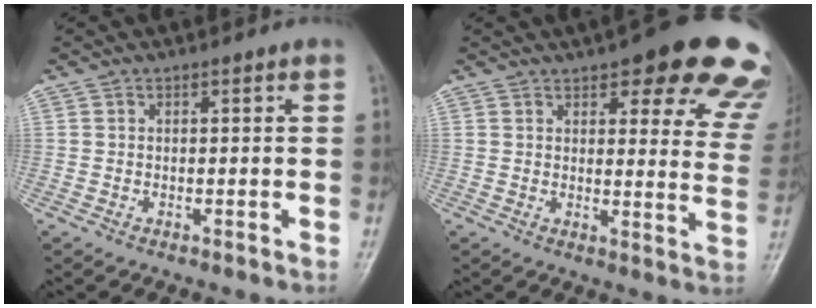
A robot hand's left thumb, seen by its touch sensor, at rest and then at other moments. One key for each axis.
{"total": 20.3, "fx": 13.4, "fy": 6.4, "fz": 13.9, "tx": -0.123, "ty": -0.049, "tz": 0.144}